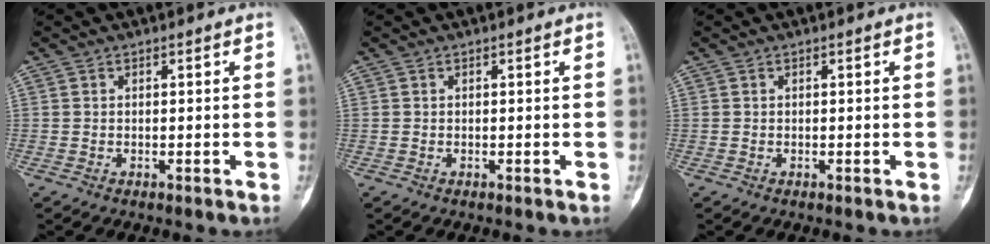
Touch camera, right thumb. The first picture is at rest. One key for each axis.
{"total": 0.0}
{"total": 0.0}